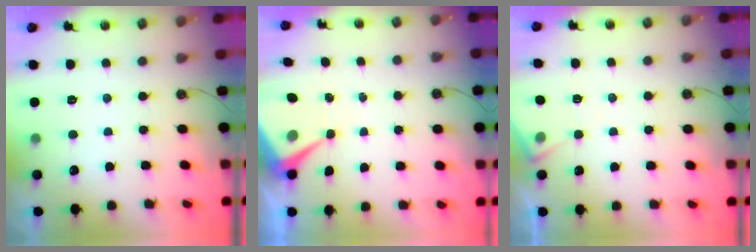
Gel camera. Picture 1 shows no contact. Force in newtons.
{"total": 8.1, "press": 8.1, "slide": 0.4}
{"total": 6.0, "press": 5.9, "slide": 0.8}